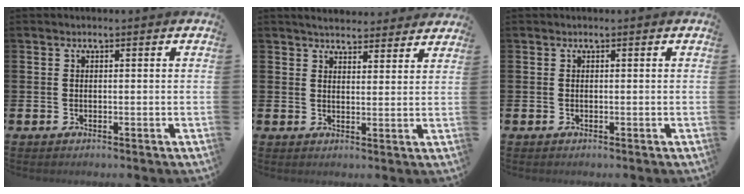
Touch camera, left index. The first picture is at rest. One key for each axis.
{"total": 4.0, "fx": 3.9, "fy": 0.7, "fz": 0.4, "tx": -0.010, "ty": -0.020, "tz": 0.070}
{"total": 0.0}